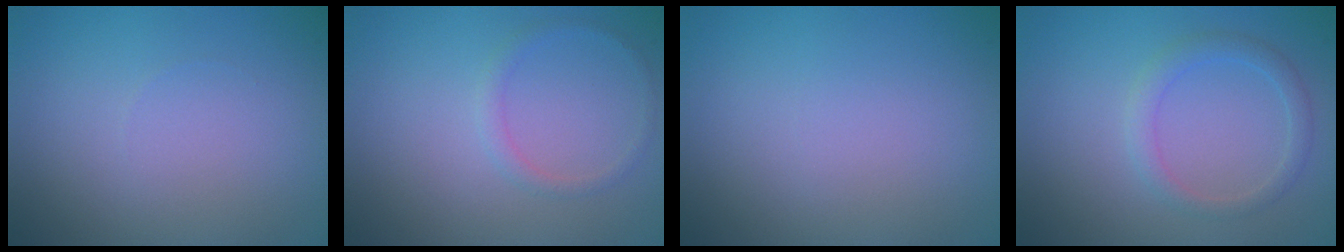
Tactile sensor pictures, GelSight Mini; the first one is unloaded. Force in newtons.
{"total": 1.0, "press": 1.0, "slide": 0.1}
{"total": 0.0}
{"total": 2.0, "press": 2.0, "slide": 0.3}